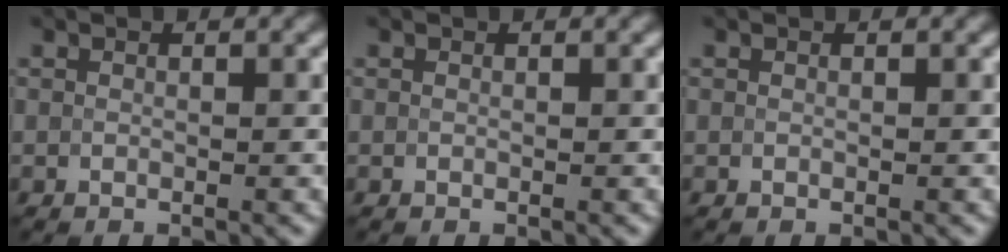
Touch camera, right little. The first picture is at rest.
{"total": 0.0}
{"total": 0.0}